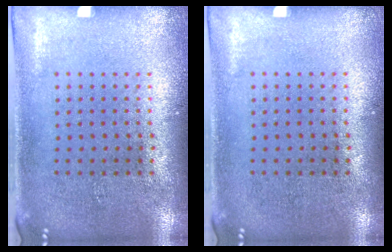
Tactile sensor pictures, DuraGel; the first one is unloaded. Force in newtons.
{"total": 0.0}